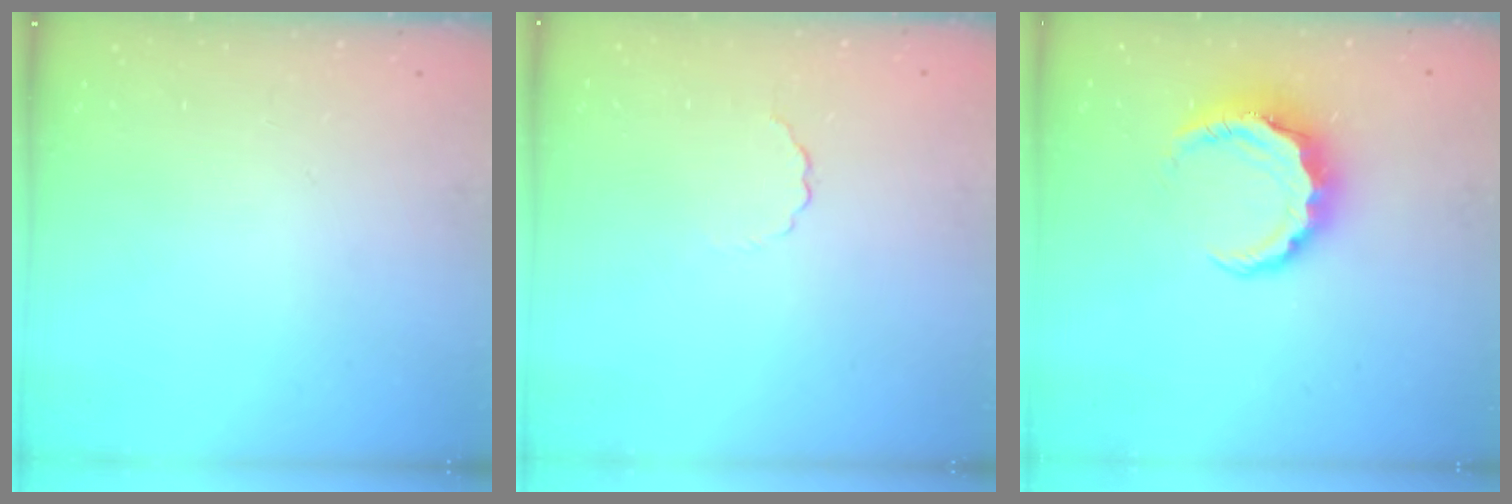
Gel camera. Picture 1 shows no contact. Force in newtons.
{"total": 2.6, "press": 2.4, "slide": 0.9}
{"total": 7.8, "press": 7.8, "slide": 0.8}